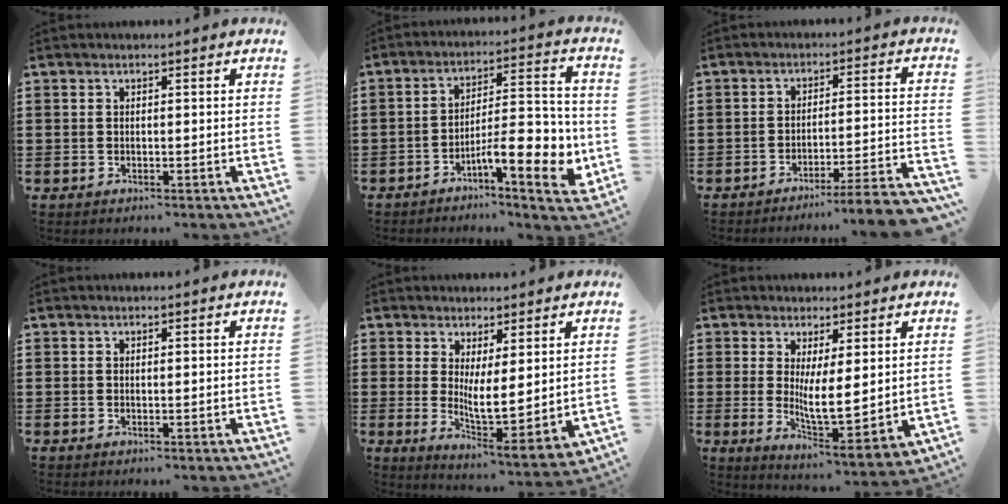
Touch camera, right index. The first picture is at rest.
{"total": 11.1, "force": [-4.5, 3.7, 9.4], "torque": [-0.118, 0.001, -0.078]}
{"total": 5.2, "force": [-4.5, -0.7, 2.4], "torque": [-0.037, -0.019, -0.090]}
{"total": 0.0}
{"total": 5.6, "force": [1.6, 1.3, 5.2], "torque": [-0.098, -0.022, 0.029]}
{"total": 6.7, "force": [1.4, 1.6, 6.3], "torque": [-0.123, -0.023, 0.024]}